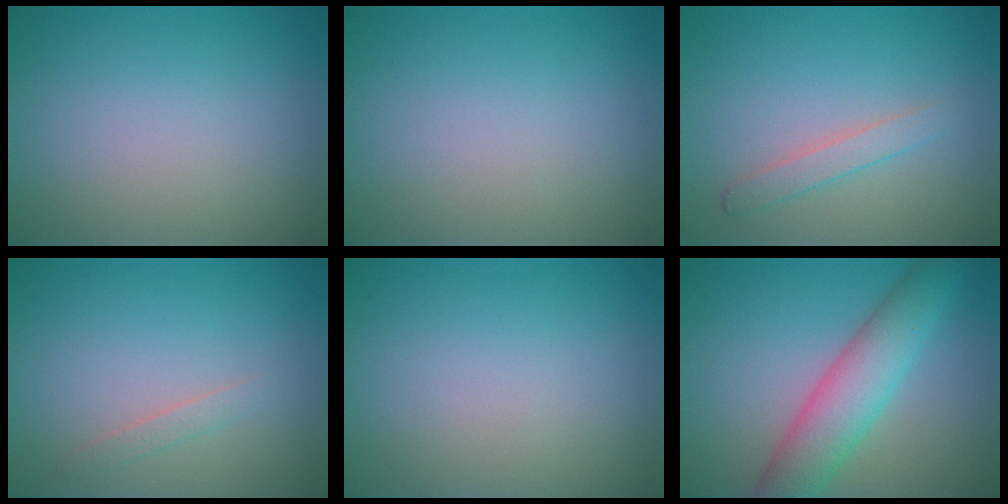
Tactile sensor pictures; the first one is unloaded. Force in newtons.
{"total": 0.0}
{"total": 1.7, "press": 1.7, "slide": 0.1}
{"total": 0.9, "press": 0.9, "slide": 0.0}
{"total": 0.0}
{"total": 5.9, "press": 5.9, "slide": 0.4}